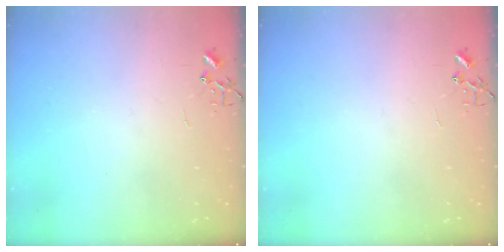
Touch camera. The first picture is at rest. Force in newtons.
{"total": 0.0}